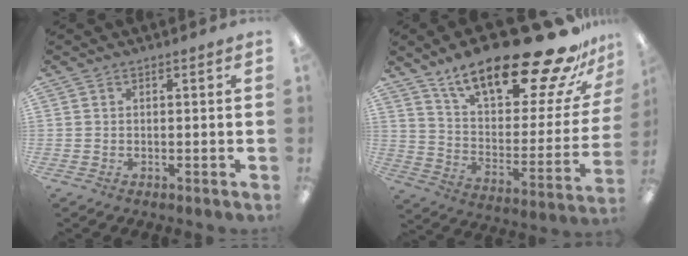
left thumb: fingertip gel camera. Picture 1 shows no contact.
{"total": 28.6, "force": [20.3, 8.9, 18.0], "torque": [-0.264, -0.138, 0.333]}